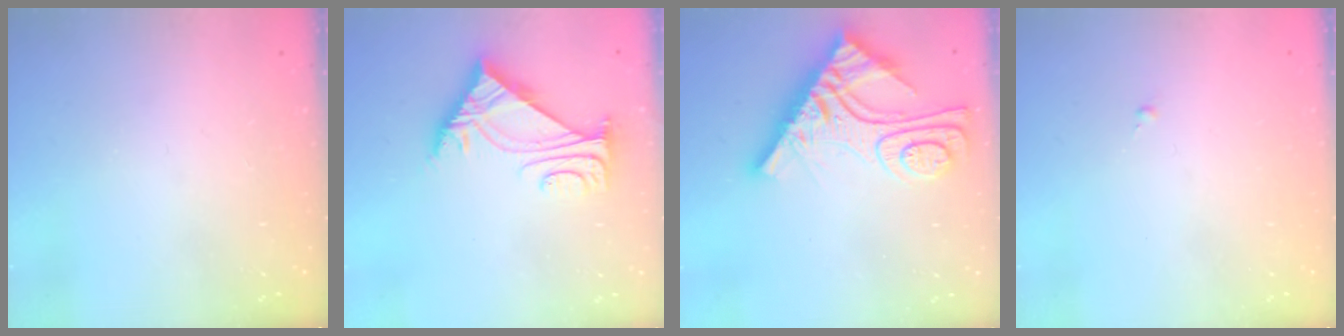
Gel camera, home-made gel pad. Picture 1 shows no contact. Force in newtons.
{"total": 7.2, "press": 7.2, "slide": 1.1}
{"total": 15.0, "press": 15.0, "slide": 1.4}
{"total": 0.0}